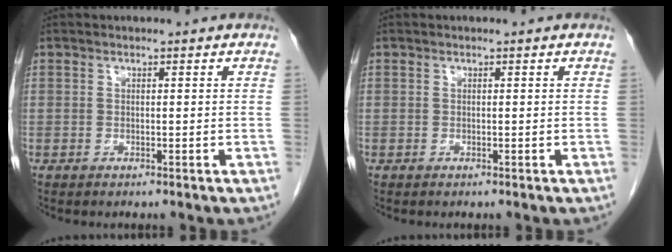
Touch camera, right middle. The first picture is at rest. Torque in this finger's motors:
{"motor_torque": [0.03, -0.01, 0.01, 0.00]}